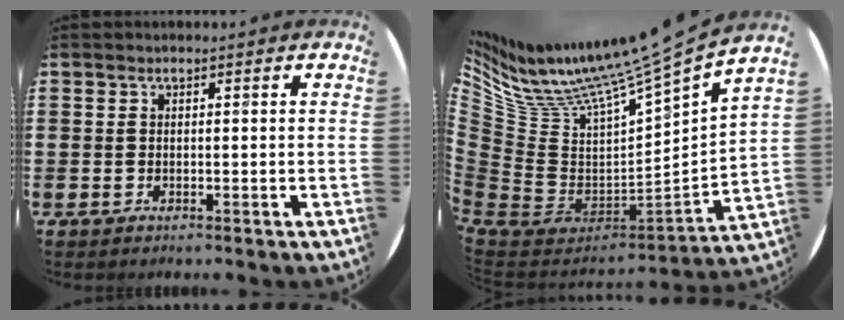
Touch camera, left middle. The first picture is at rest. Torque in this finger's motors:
{"motor_torque": [-0.98, -0.99, 0.35, 0.21]}